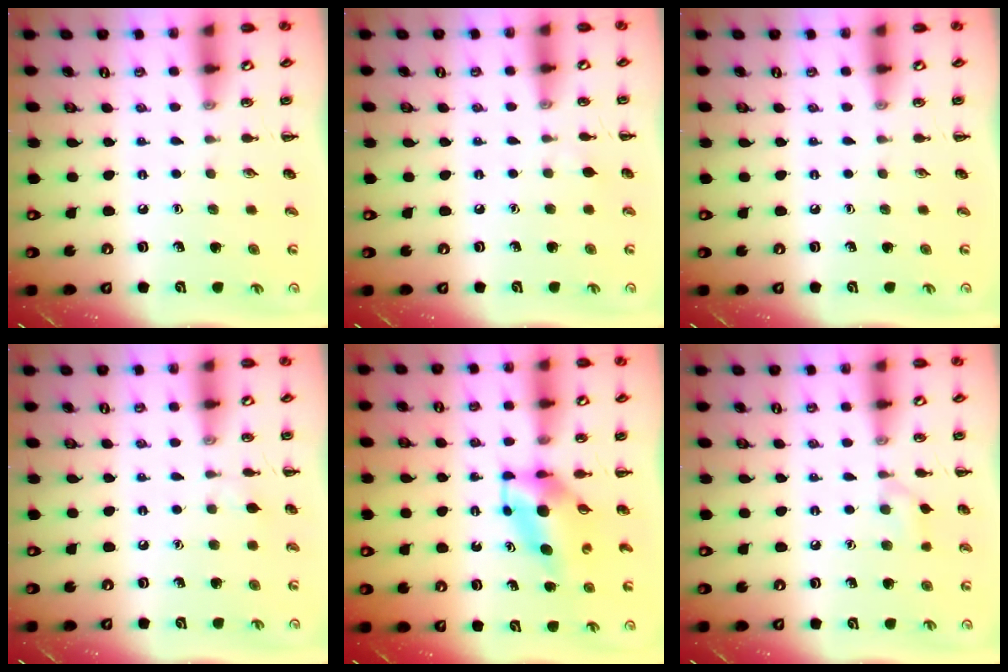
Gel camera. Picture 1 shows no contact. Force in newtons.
{"total": 3.0, "press": 2.7, "slide": 1.2}
{"total": 0.0}
{"total": 3.6, "press": 3.3, "slide": 1.4}
{"total": 5.7, "press": 5.6, "slide": 1.1}
{"total": 6.0, "press": 5.6, "slide": 2.0}